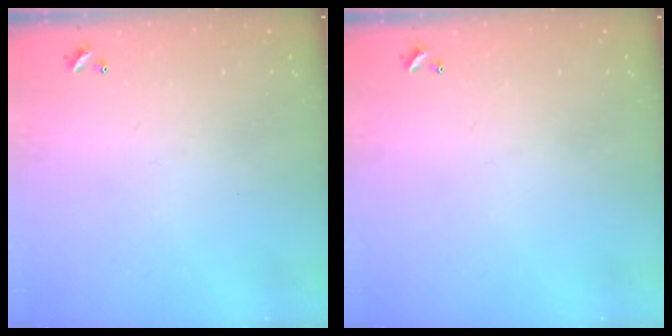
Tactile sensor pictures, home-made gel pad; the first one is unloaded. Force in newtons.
{"total": 0.0}